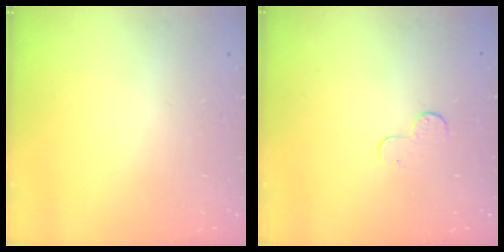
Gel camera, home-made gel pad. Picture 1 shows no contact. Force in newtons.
{"total": 4.8, "press": 4.8, "slide": 0.5}